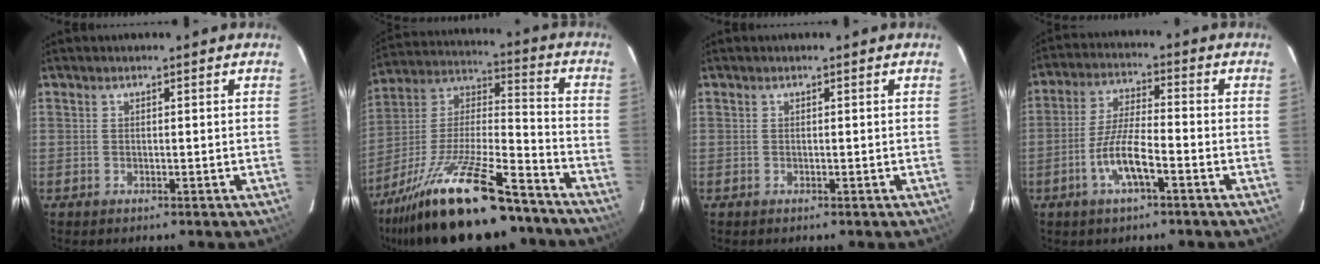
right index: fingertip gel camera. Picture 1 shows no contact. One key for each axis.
{"total": 26.0, "fx": -18.7, "fy": 6.9, "fz": 16.7, "tx": -0.308, "ty": -0.020, "tz": -0.298}
{"total": 0.0}
{"total": 8.0, "fx": -3.8, "fy": 1.7, "fz": 6.8, "tx": -0.142, "ty": -0.001, "tz": -0.070}